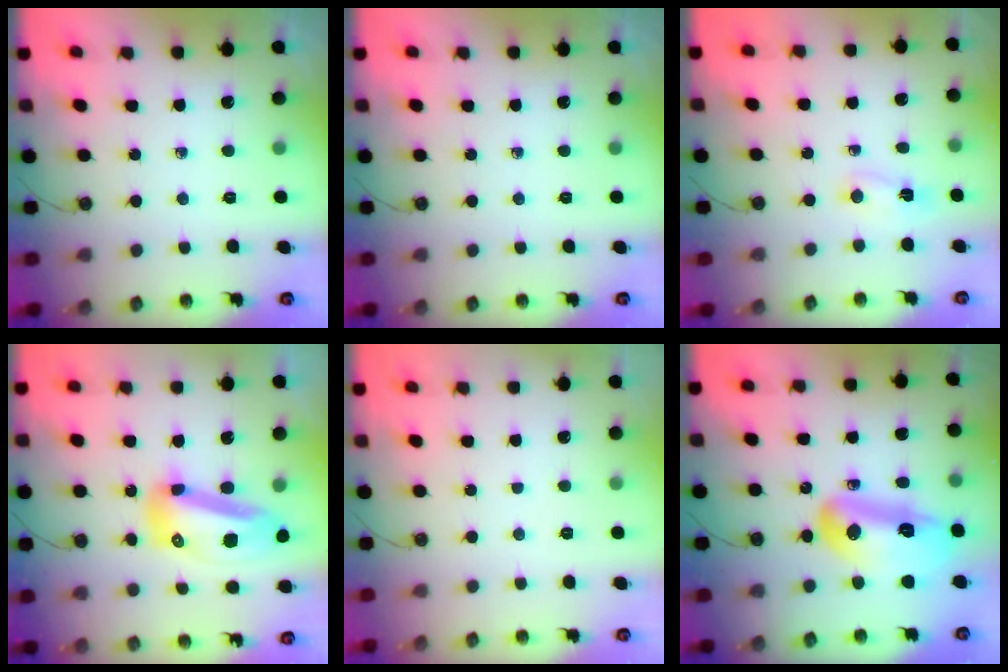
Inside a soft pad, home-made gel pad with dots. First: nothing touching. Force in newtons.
{"total": 0.0}
{"total": 2.9, "press": 2.8, "slide": 0.7}
{"total": 16.1, "press": 16.0, "slide": 1.7}
{"total": 4.4, "press": 2.2, "slide": 3.9}
{"total": 15.7, "press": 15.6, "slide": 1.8}